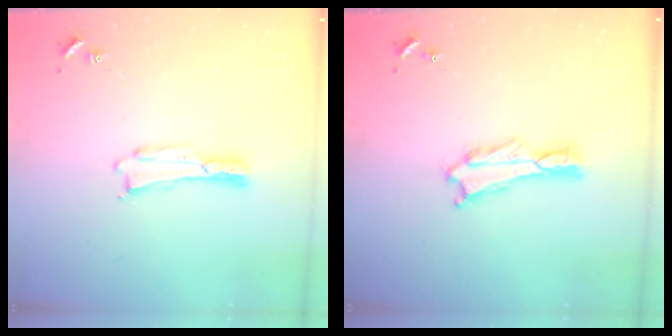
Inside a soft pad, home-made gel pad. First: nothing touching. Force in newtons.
{"total": 1.1, "press": 1.1, "slide": 0.2}